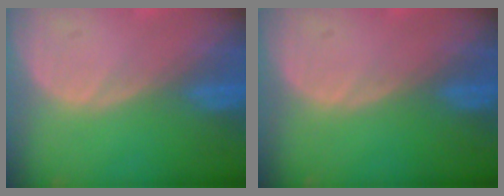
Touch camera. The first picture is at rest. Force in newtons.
{"total": 0.0}